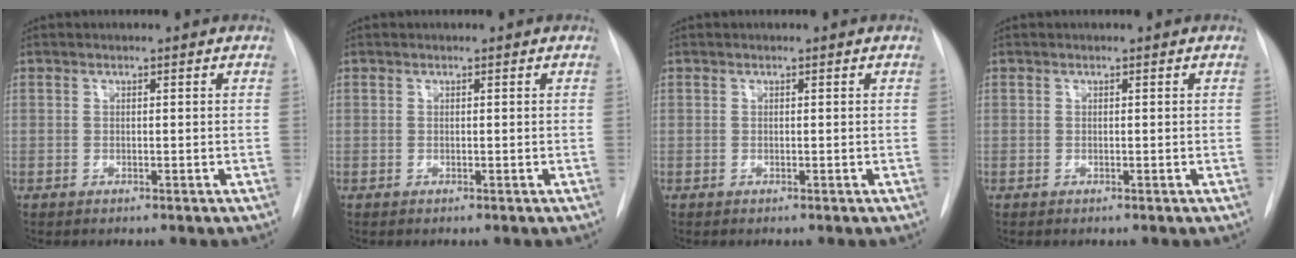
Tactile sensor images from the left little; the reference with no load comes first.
{"total": 0.0}
{"total": 0.0}
{"total": 0.0}